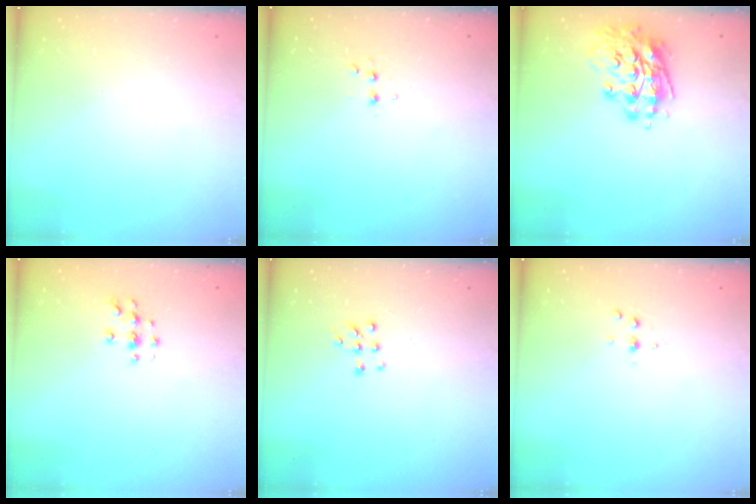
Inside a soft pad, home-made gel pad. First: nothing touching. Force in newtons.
{"total": 2.6, "press": 2.5, "slide": 0.8}
{"total": 14.8, "press": 14.6, "slide": 2.5}
{"total": 4.5, "press": 4.5, "slide": 0.5}
{"total": 5.6, "press": 5.6, "slide": 0.8}
{"total": 2.6, "press": 2.6, "slide": 0.3}